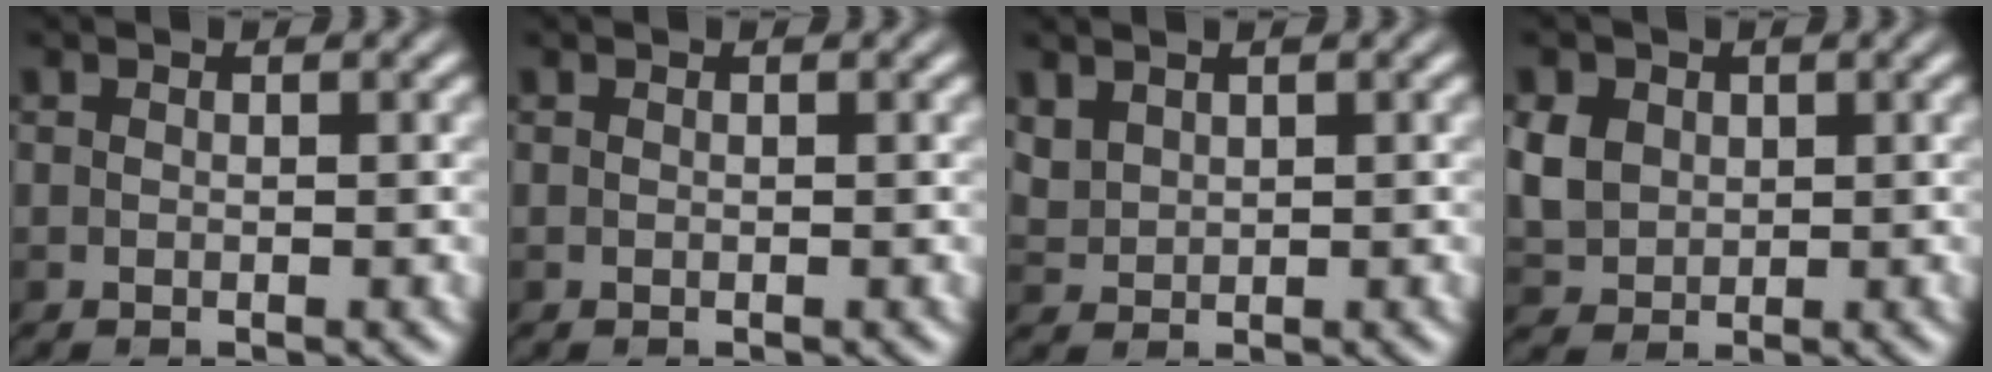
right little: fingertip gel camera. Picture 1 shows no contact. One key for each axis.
{"total": 0.0}
{"total": 2.2, "fx": 1.2, "fy": 1.5, "fz": 1.0, "tx": -0.034, "ty": -0.001, "tz": 0.027}
{"total": 3.7, "fx": 0.6, "fy": 3.2, "fz": 1.8, "tx": -0.064, "ty": 0.004, "tz": 0.010}